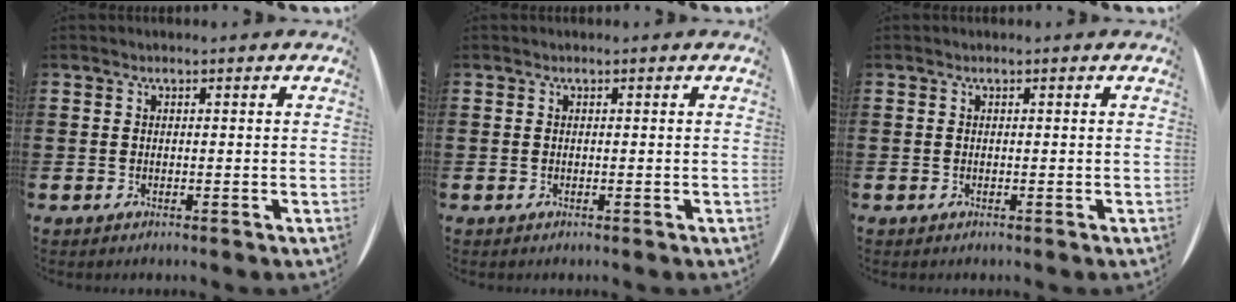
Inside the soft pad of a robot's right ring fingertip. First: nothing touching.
{"total": 0.0}
{"total": 0.0}